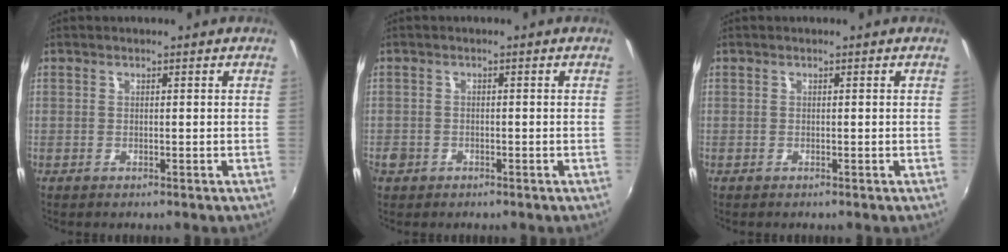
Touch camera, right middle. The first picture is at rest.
{"total": 2.3, "force": [-1.3, 1.9, 0.6], "torque": [-0.017, -0.002, -0.024]}
{"total": 0.0}